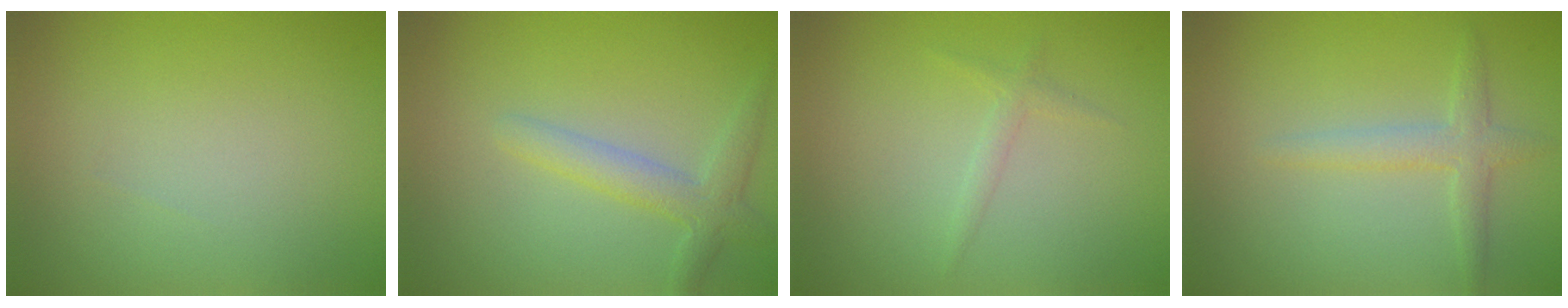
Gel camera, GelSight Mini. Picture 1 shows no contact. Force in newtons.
{"total": 2.8, "press": 2.8, "slide": 0.3}
{"total": 1.0, "press": 1.0, "slide": 0.1}
{"total": 2.2, "press": 2.2, "slide": 0.0}